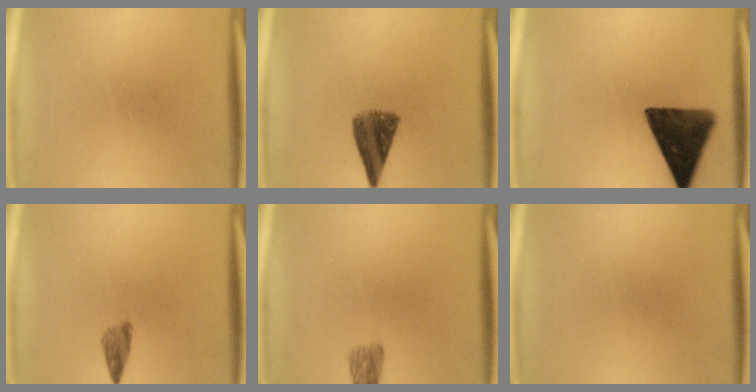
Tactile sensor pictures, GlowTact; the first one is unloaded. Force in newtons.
{"total": 7.3}
{"total": 13.0}
{"total": 2.1}
{"total": 2.5}
{"total": 0.0}